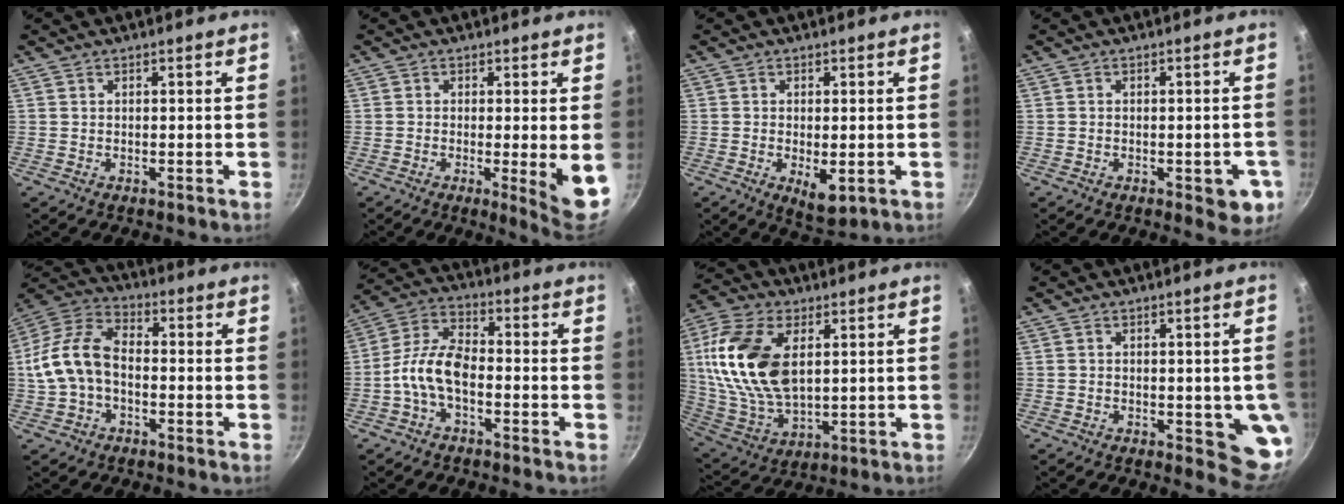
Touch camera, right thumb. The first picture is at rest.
{"total": 7.1, "force": [-0.8, 0.7, 7.0], "torque": [-0.097, -0.015, -0.009]}
{"total": 5.4, "force": [-1.2, 2.5, 4.7], "torque": [-0.068, -0.013, -0.010]}
{"total": 6.6, "force": [-2.2, 3.0, 5.5], "torque": [-0.040, 0.006, -0.026]}
{"total": 12.8, "force": [-1.3, 8.1, 9.8], "torque": [-0.177, 0.042, -0.040]}
{"total": 9.4, "force": [-3.0, 4.9, 7.4], "torque": [-0.139, 0.041, -0.071]}
{"total": 19.6, "force": [4.5, 11.3, 15.4], "torque": [-0.295, -0.013, 0.092]}
{"total": 7.4, "force": [-1.1, 3.3, 6.6], "torque": [-0.053, -0.008, -0.012]}